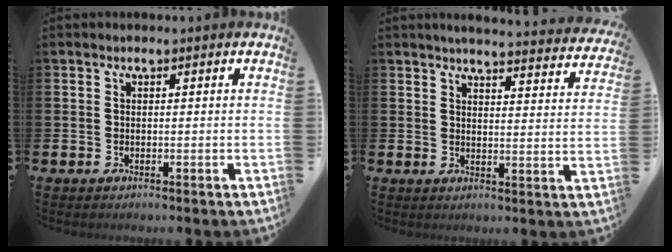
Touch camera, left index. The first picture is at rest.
{"total": 4.5, "force": [4.4, -0.1, 0.9], "torque": [-0.019, -0.037, 0.072]}